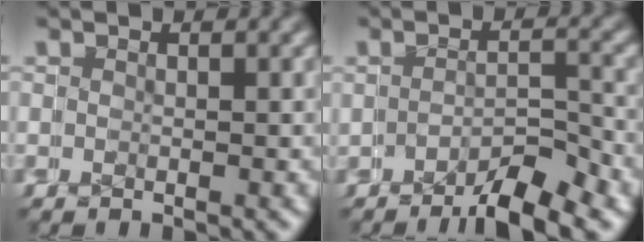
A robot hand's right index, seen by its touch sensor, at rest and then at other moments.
{"total": 3.8, "force": [-3.6, 0.0, 1.2], "torque": [0.017, 0.012, -0.064]}